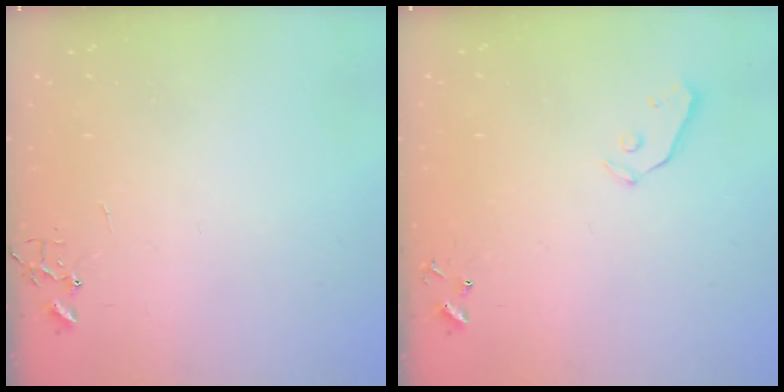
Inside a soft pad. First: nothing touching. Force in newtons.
{"total": 3.3, "press": 3.2, "slide": 0.5}